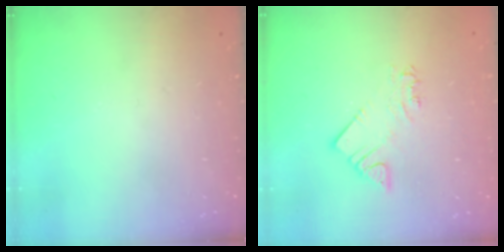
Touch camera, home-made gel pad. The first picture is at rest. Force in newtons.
{"total": 3.4, "press": 3.4, "slide": 0.2}